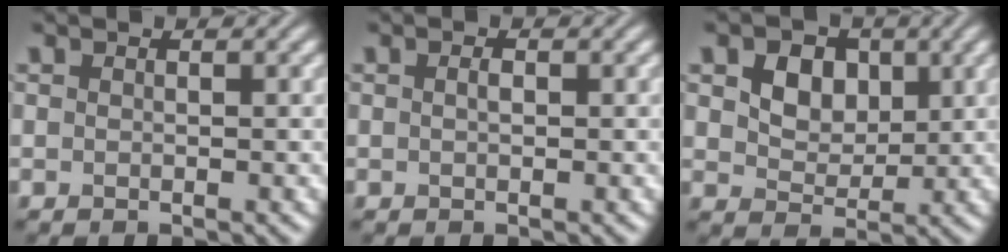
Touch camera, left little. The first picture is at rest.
{"total": 0.7, "force": [0.1, 0.3, 0.6], "torque": [-0.014, 0.002, 0.001]}
{"total": 4.8, "force": [1.8, 3.5, 2.8], "torque": [-0.066, -0.004, 0.029]}